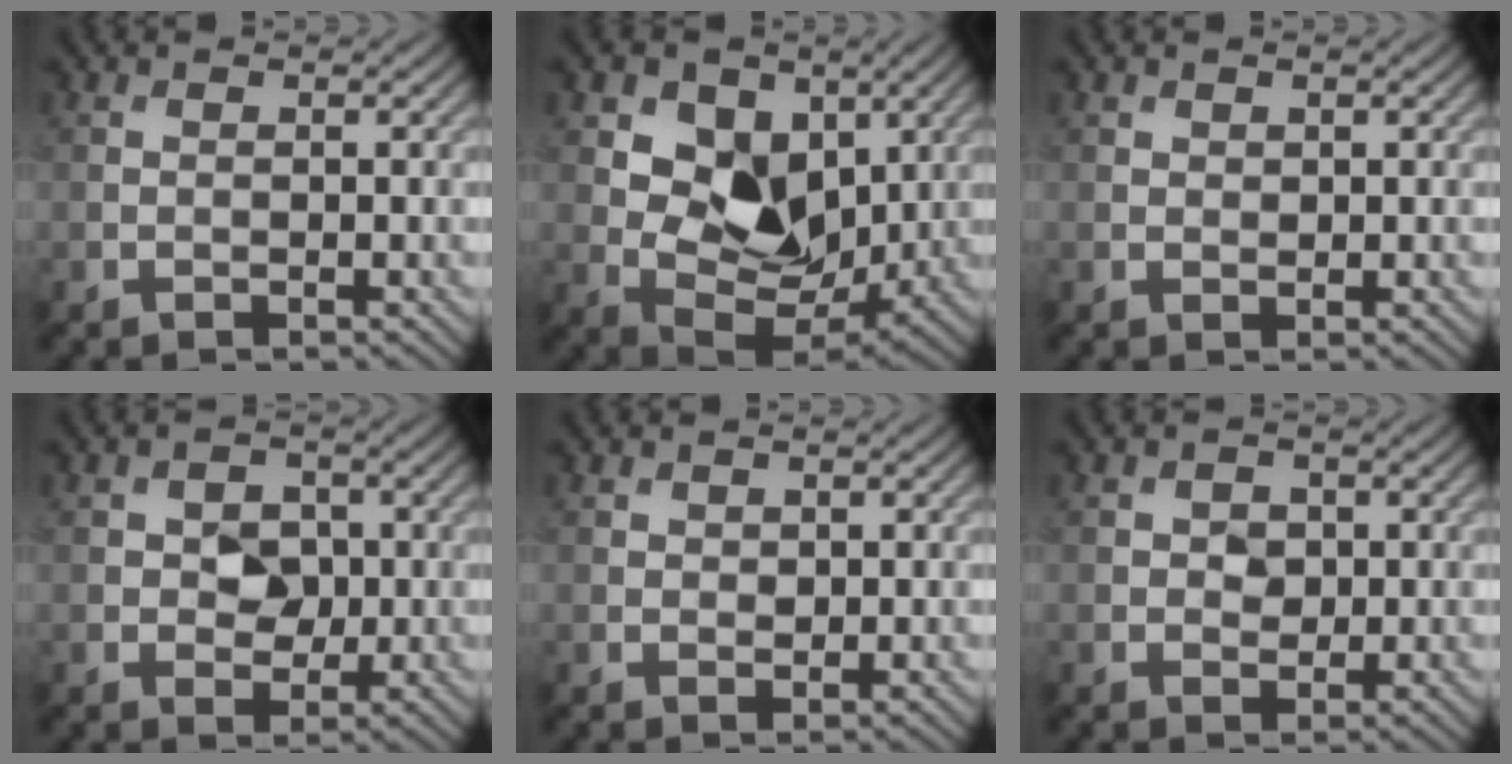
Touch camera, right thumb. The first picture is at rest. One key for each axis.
{"total": 10.1, "fx": 3.1, "fy": 7.1, "fz": 6.4, "tx": -0.124, "ty": -0.005, "tz": 0.044}
{"total": 0.7, "fx": 0.4, "fy": 0.5, "fz": 0.2, "tx": -0.001, "ty": -0.004, "tz": 0.010}
{"total": 3.7, "fx": 0.0, "fy": 3.0, "fz": 2.2, "tx": -0.038, "ty": -0.002, "tz": -0.012}
{"total": 1.0, "fx": 0.5, "fy": 0.8, "fz": 0.3, "tx": -0.007, "ty": -0.005, "tz": 0.011}
{"total": 1.9, "fx": 0.2, "fy": 1.6, "fz": 1.0, "tx": -0.019, "ty": -0.003, "tz": -0.002}